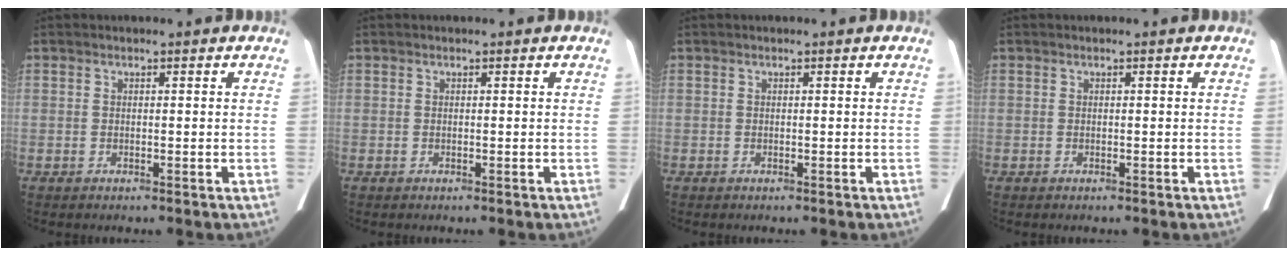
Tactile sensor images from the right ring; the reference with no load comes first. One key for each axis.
{"total": 0.0}
{"total": 0.0}
{"total": 0.0}